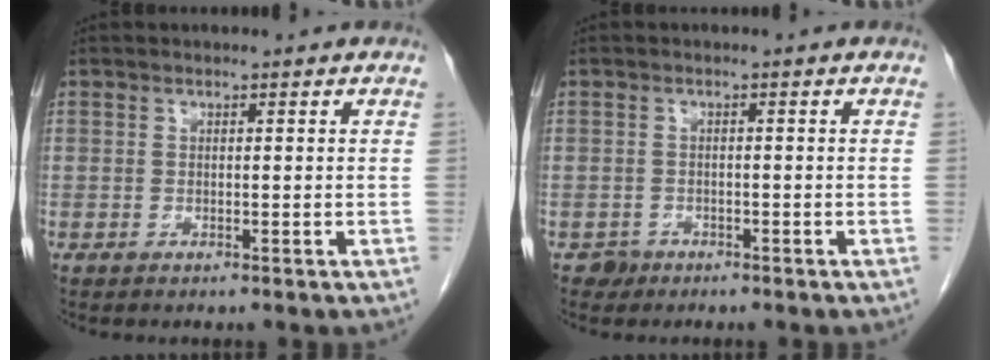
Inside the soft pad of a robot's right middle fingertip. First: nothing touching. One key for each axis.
{"total": 1.5, "fx": -1.0, "fy": 1.1, "fz": -0.1, "tx": 0.004, "ty": 0.006, "tz": -0.016}